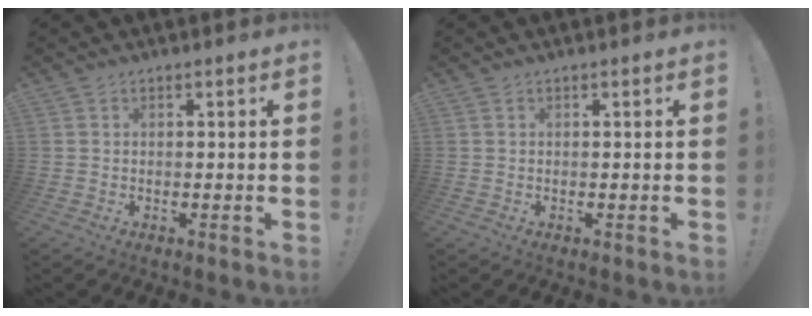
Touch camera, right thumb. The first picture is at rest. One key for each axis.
{"total": 0.0}